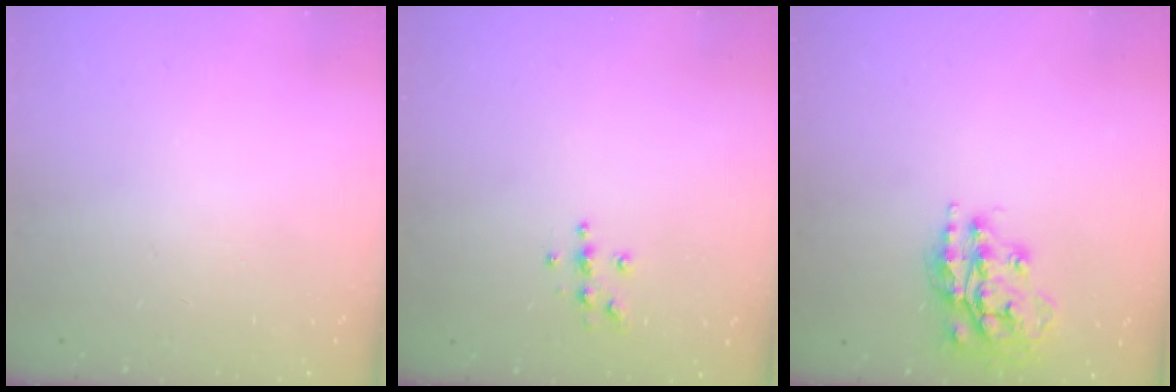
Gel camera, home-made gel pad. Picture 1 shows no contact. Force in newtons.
{"total": 6.2, "press": 6.1, "slide": 0.6}
{"total": 15.4, "press": 15.3, "slide": 1.1}